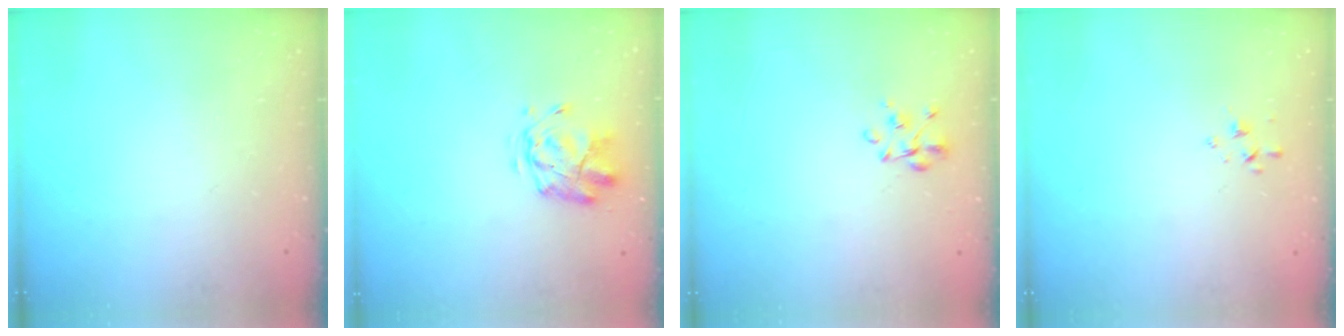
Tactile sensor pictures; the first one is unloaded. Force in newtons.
{"total": 2.9, "press": 2.5, "slide": 1.4}
{"total": 3.7, "press": 3.5, "slide": 1.2}
{"total": 1.7, "press": 1.7, "slide": 0.4}